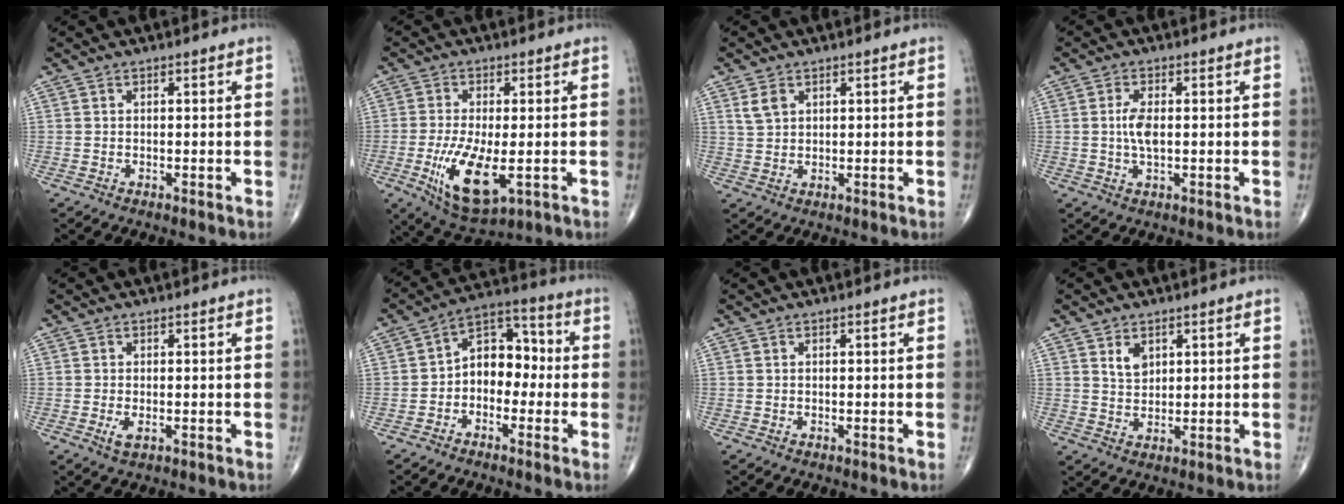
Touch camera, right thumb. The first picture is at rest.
{"total": 11.7, "force": [-2.9, 4.6, 10.4], "torque": [-0.195, -0.022, -0.039]}
{"total": 3.0, "force": [1.6, 2.0, 1.6], "torque": [-0.028, -0.003, 0.037]}
{"total": 4.1, "force": [0.1, 1.7, 3.7], "torque": [-0.079, 0.000, 0.001]}
{"total": 1.9, "force": [-0.5, 0.9, 1.6], "torque": [-0.036, -0.005, -0.009]}
{"total": 9.3, "force": [-1.4, 6.6, 6.4], "torque": [-0.063, 0.045, -0.043]}
{"total": 0.0}
{"total": 3.5, "force": [1.7, 2.3, 2.0], "torque": [-0.023, -0.014, 0.035]}